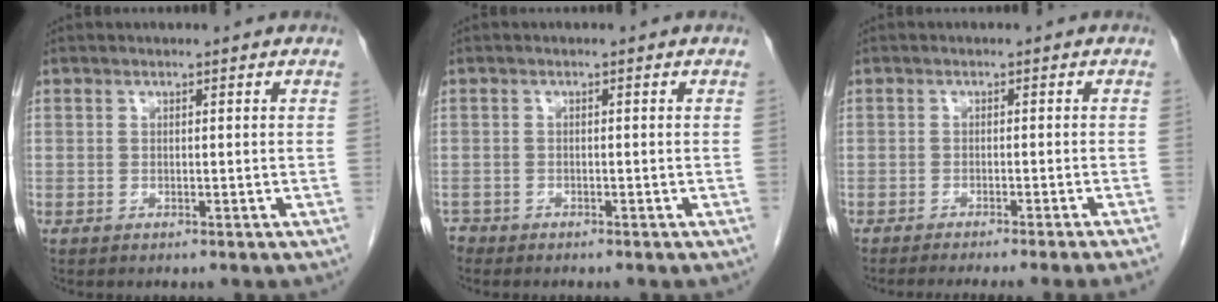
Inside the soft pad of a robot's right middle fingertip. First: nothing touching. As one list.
[{"total": 1.2, "force": [-1.2, 0.4, -0.1], "torque": [0.002, 0.000, -0.021]}, {"total": 9.6, "force": [-8.2, -1.8, 4.5], "torque": [-0.020, -0.024, -0.109]}]